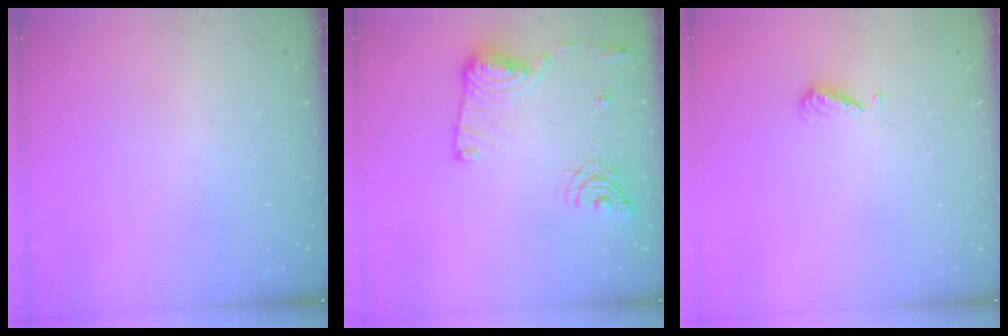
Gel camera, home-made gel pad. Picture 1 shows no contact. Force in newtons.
{"total": 13.9, "press": 13.9, "slide": 0.8}
{"total": 4.8, "press": 4.7, "slide": 0.9}